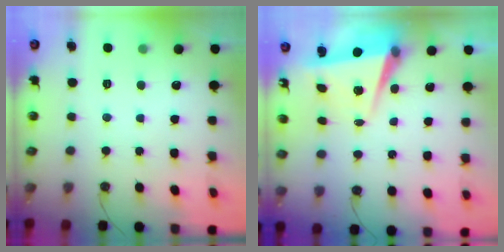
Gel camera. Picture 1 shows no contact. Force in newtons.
{"total": 5.7, "press": 5.3, "slide": 2.0}